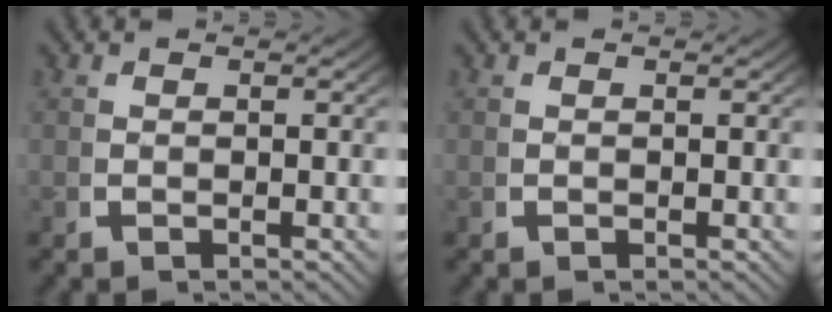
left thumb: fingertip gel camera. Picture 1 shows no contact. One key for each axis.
{"total": 0.0}